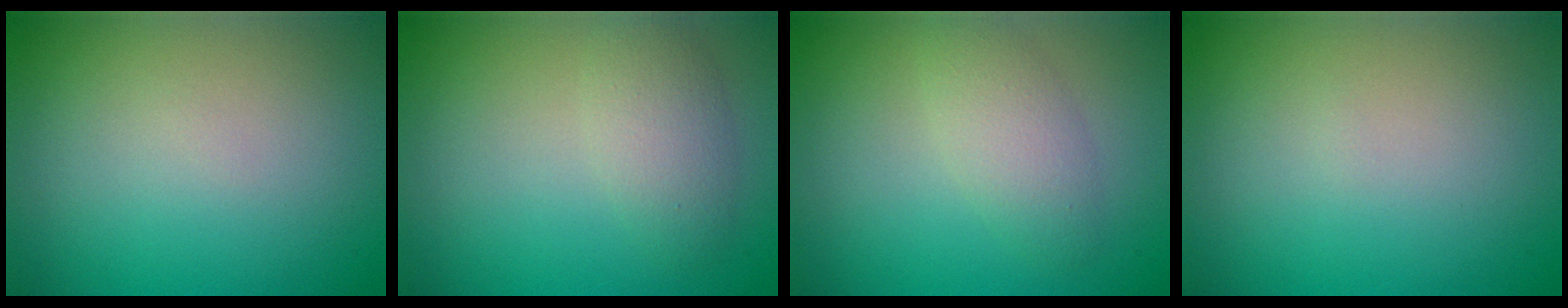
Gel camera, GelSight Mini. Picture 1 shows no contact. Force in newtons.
{"total": 2.6, "press": 2.6, "slide": 0.1}
{"total": 2.7, "press": 2.7, "slide": 0.1}
{"total": 0.0}